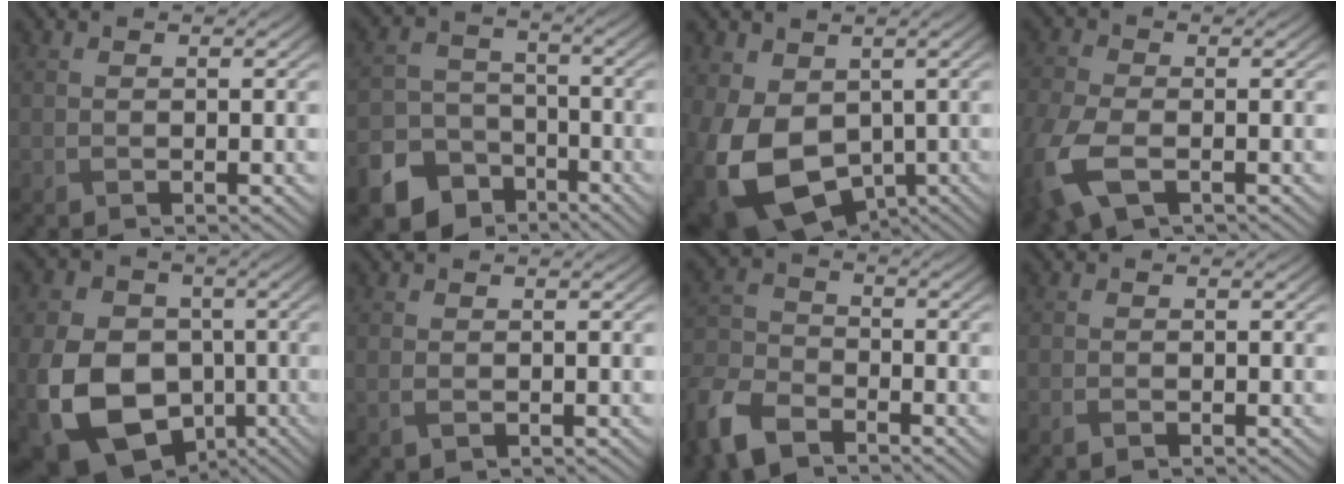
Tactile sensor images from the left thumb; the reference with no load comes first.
{"total": 11.4, "force": [-7.3, 7.9, 3.6], "torque": [-0.105, -0.043, -0.128]}
{"total": 13.8, "force": [-2.0, 9.8, 9.5], "torque": [-0.224, -0.039, -0.020]}
{"total": 8.7, "force": [-3.5, 5.1, 6.2], "torque": [-0.189, -0.031, -0.064]}
{"total": 16.9, "force": [-4.6, 12.6, 10.3], "torque": [-0.234, -0.040, -0.073]}
{"total": 0.6, "force": [0.0, 0.4, 0.5], "torque": [-0.016, 0.000, 0.001]}
{"total": 8.9, "force": [-6.5, 4.5, 4.2], "torque": [-0.109, -0.017, -0.146]}
{"total": 0.7, "force": [-0.6, 0.2, 0.2], "torque": [-0.007, -0.003, -0.011]}